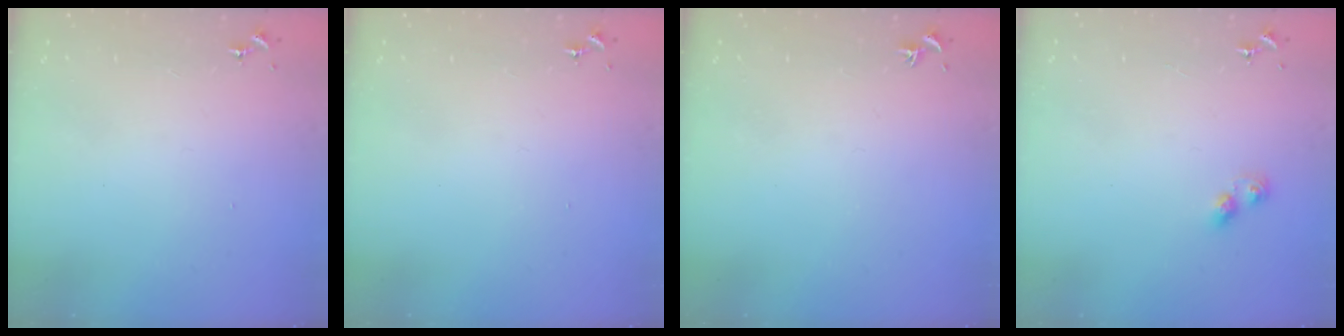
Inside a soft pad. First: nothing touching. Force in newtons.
{"total": 0.0}
{"total": 0.0}
{"total": 4.9, "press": 4.9, "slide": 0.2}